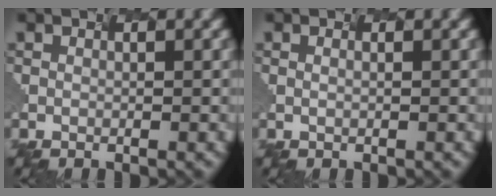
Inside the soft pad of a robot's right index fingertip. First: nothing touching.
{"total": 0.0}